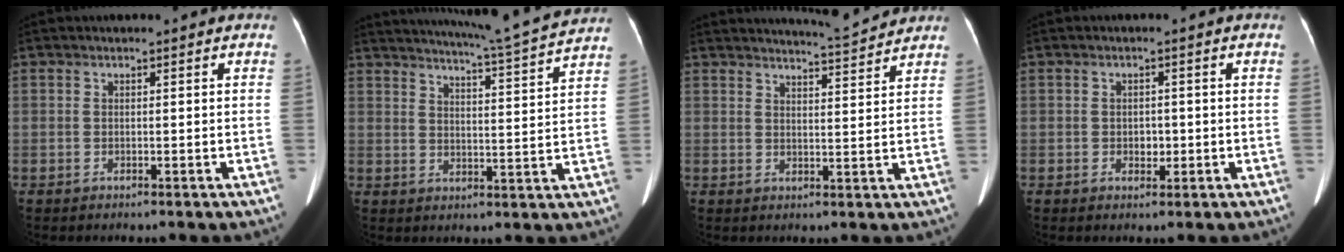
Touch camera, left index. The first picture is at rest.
{"total": 14.7, "force": [13.7, -1.8, 5.2], "torque": [-0.096, -0.029, 0.179]}
{"total": 6.2, "force": [6.1, -0.7, 0.7], "torque": [-0.023, -0.006, 0.085]}
{"total": 1.8, "force": [-0.5, 1.4, 1.1], "torque": [-0.018, 0.002, -0.004]}